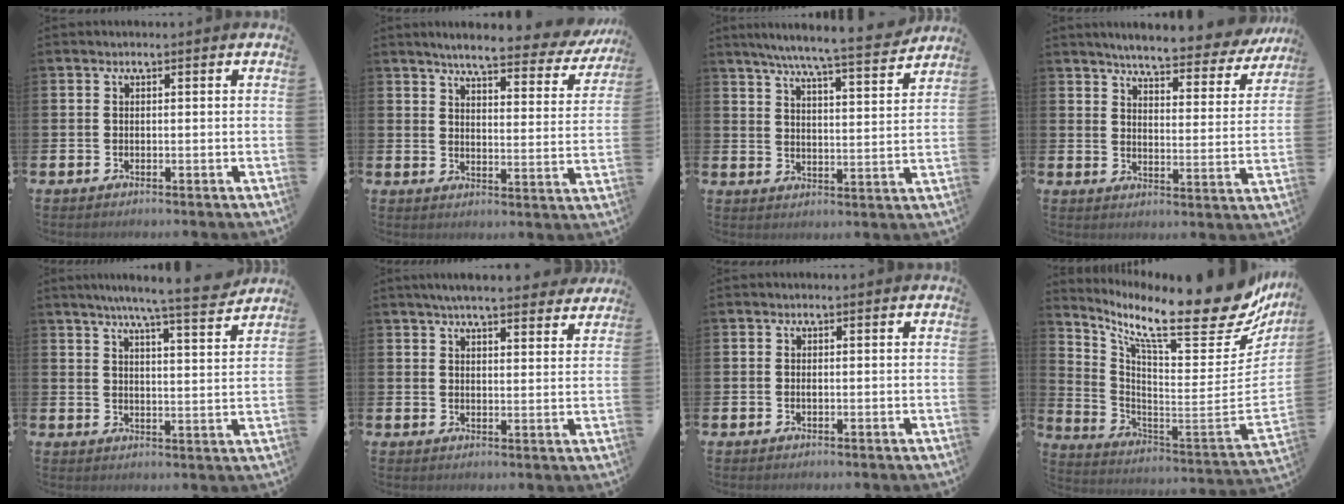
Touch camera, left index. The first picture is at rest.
{"total": 5.7, "force": [5.1, 0.7, 2.5], "torque": [-0.057, -0.036, 0.078]}
{"total": 7.5, "force": [7.0, -0.1, 2.8], "torque": [-0.072, -0.047, 0.120]}
{"total": 5.3, "force": [4.9, 0.6, 1.8], "torque": [-0.053, -0.038, 0.079]}
{"total": 7.4, "force": [6.8, -0.4, 2.8], "torque": [-0.062, -0.038, 0.118]}
{"total": 5.6, "force": [5.3, 0.5, 1.7], "torque": [-0.037, -0.023, 0.094]}
{"total": 0.0}
{"total": 14.4, "force": [10.8, 3.4, 8.9], "torque": [-0.151, -0.097, 0.167]}